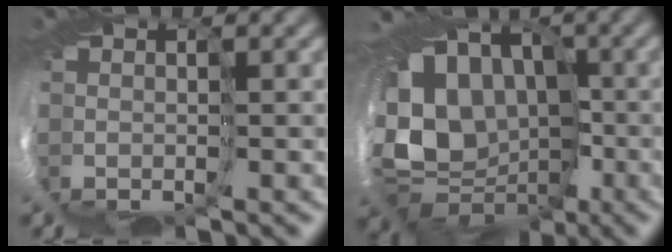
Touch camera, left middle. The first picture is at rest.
{"total": 9.4, "force": [0.8, 8.2, 4.5], "torque": [-0.096, -0.011, 0.007]}